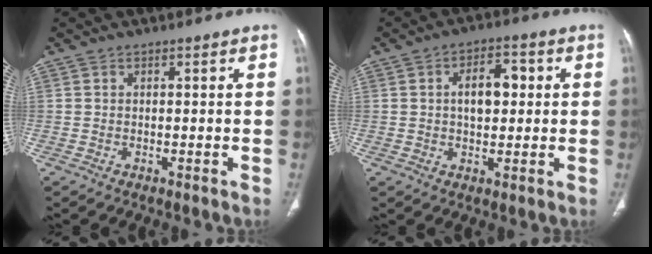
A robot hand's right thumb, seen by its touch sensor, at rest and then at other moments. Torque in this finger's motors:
{"motor_torque": [0.44, 0.18, 0.56, -0.72, 0.12]}